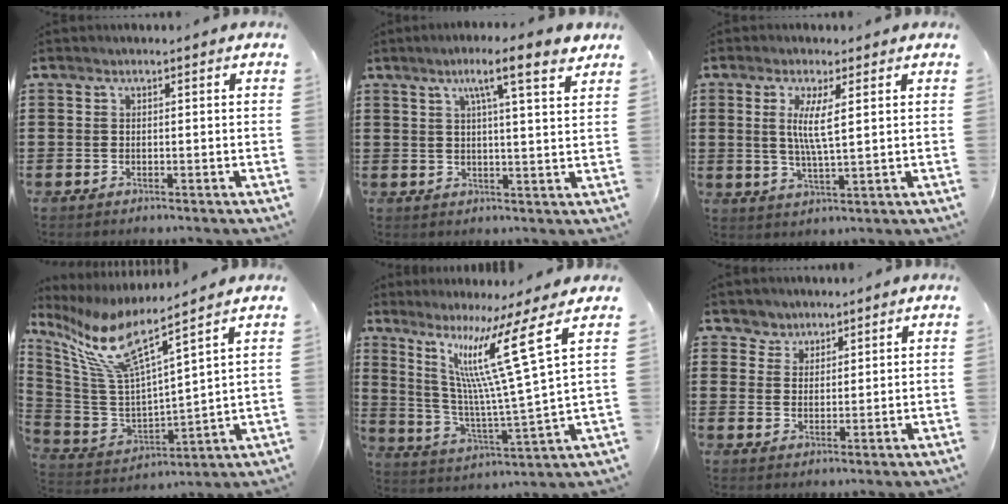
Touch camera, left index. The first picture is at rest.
{"total": 7.0, "force": [4.3, 0.2, 5.5], "torque": [-0.104, -0.010, 0.066]}
{"total": 5.6, "force": [1.5, 0.8, 5.3], "torque": [-0.107, -0.003, 0.025]}
{"total": 10.1, "force": [6.8, 1.4, 7.3], "torque": [-0.182, -0.052, 0.109]}
{"total": 13.6, "force": [7.4, -0.4, 11.4], "torque": [-0.232, -0.037, 0.109]}
{"total": 3.4, "force": [2.6, 2.2, -0.5], "torque": [-0.008, 0.005, 0.049]}